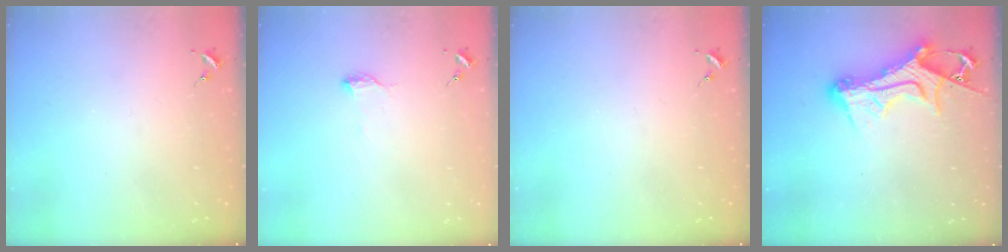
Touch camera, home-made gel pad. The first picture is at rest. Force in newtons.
{"total": 6.8, "press": 6.8, "slide": 0.8}
{"total": 0.0}
{"total": 13.4, "press": 13.4, "slide": 1.3}